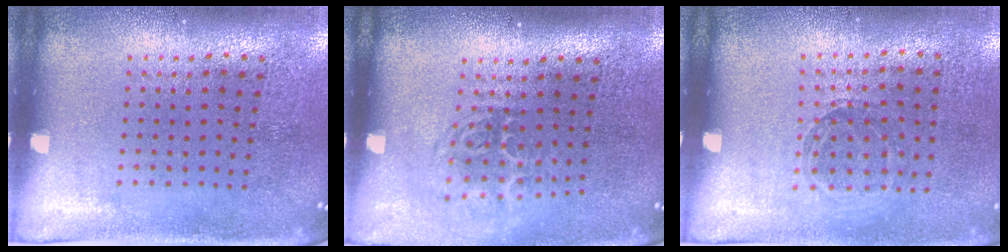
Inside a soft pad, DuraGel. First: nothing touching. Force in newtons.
{"total": 1.8, "press": 1.2, "slide": 1.3}
{"total": 0.9, "press": 0.8, "slide": 0.2}